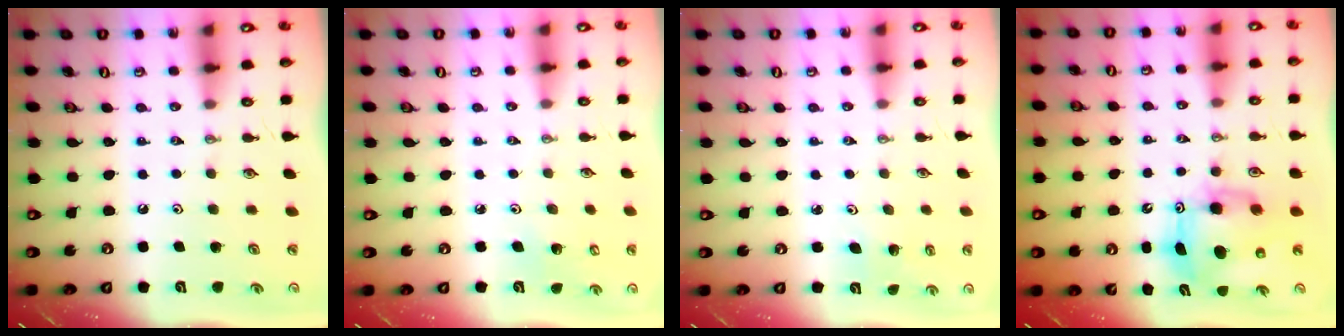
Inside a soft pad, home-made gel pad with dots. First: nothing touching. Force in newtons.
{"total": 2.5, "press": 2.4, "slide": 0.6}
{"total": 2.6, "press": 2.5, "slide": 0.9}
{"total": 9.7, "press": 9.7, "slide": 0.9}